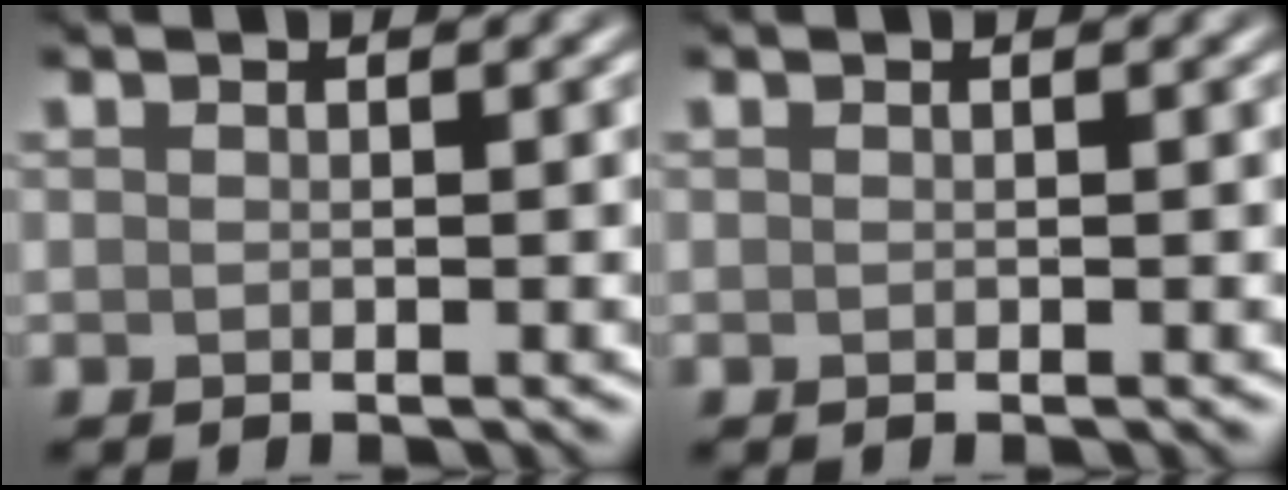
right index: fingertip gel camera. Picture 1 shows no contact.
{"total": 0.0}